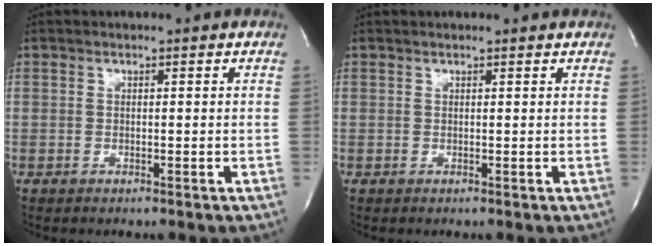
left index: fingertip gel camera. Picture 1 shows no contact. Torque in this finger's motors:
{"motor_torque": [0.28, -0.21, -0.04, -0.01]}